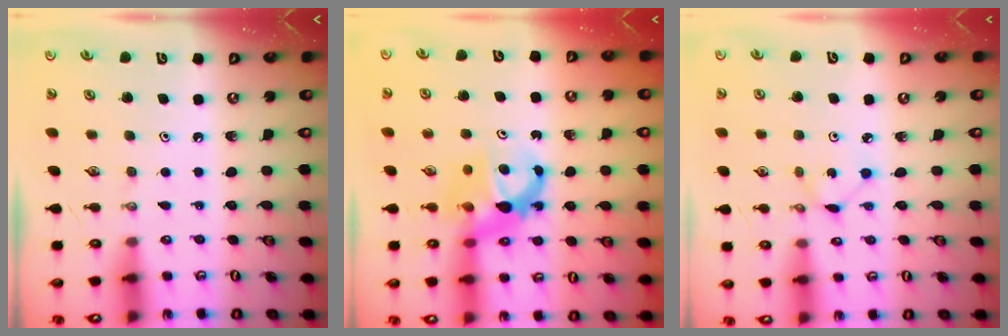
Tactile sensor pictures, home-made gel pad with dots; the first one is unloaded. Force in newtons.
{"total": 7.0, "press": 6.9, "slide": 0.6}
{"total": 1.8, "press": 1.8, "slide": 0.3}